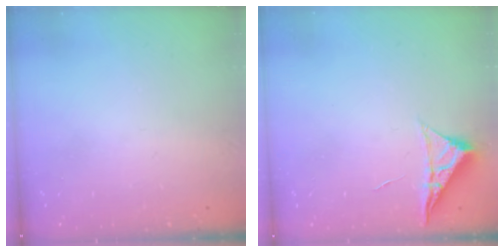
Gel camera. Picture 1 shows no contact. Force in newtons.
{"total": 4.7, "press": 4.7, "slide": 0.7}